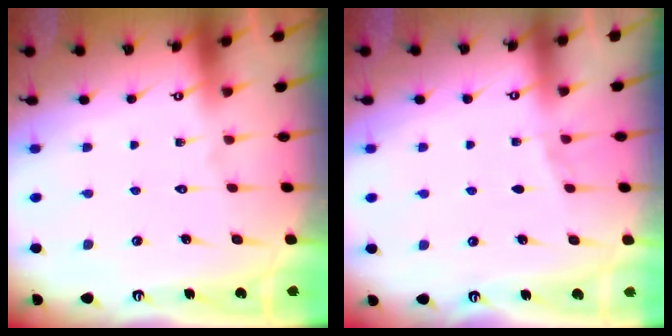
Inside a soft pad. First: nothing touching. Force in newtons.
{"total": 3.6, "press": 2.8, "slide": 2.2}